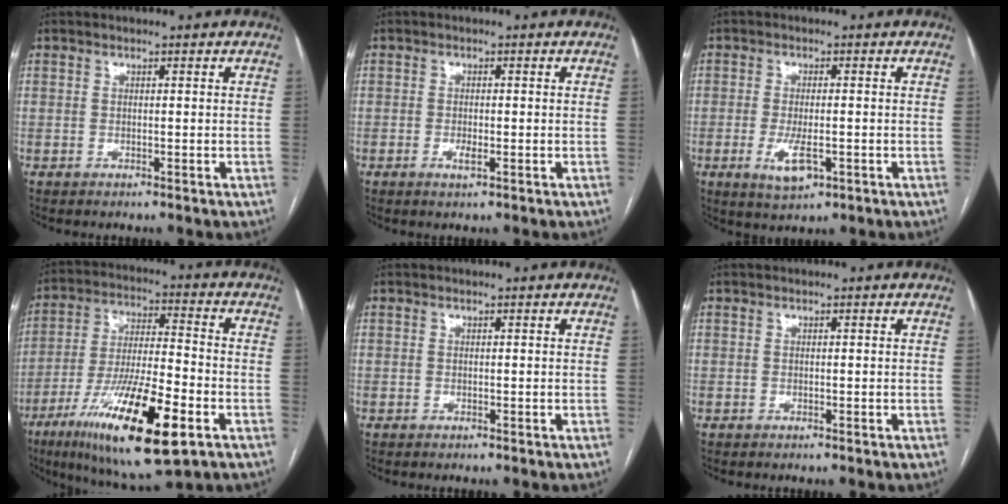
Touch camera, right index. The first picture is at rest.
{"total": 1.6, "force": [-0.8, 0.5, 1.3], "torque": [-0.024, 0.001, -0.012]}
{"total": 5.2, "force": [-1.8, 1.7, 4.7], "torque": [-0.091, -0.009, -0.024]}
{"total": 19.6, "force": [-9.4, 3.1, 17.0], "torque": [-0.317, -0.033, -0.157]}
{"total": 0.0}
{"total": 0.0}